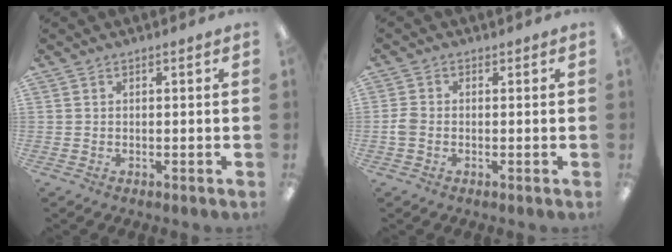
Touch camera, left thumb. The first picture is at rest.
{"total": 3.0, "force": [-0.6, 2.2, 1.9], "torque": [-0.039, 0.004, -0.011]}